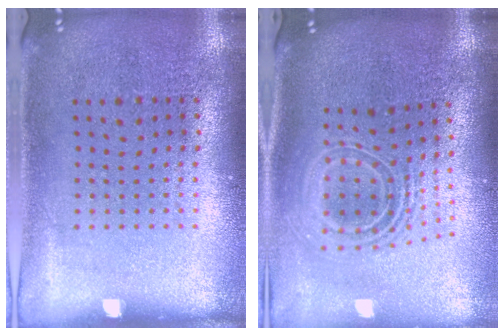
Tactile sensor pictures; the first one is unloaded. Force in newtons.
{"total": 2.3, "press": 1.7, "slide": 1.6}